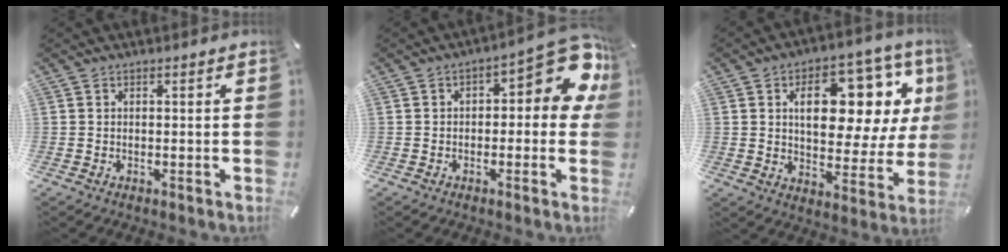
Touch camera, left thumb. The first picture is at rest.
{"total": 10.3, "force": [2.6, 4.5, 8.9], "torque": [-0.106, -0.017, 0.042]}
{"total": 17.0, "force": [7.2, 10.0, 11.7], "torque": [-0.160, -0.045, 0.117]}